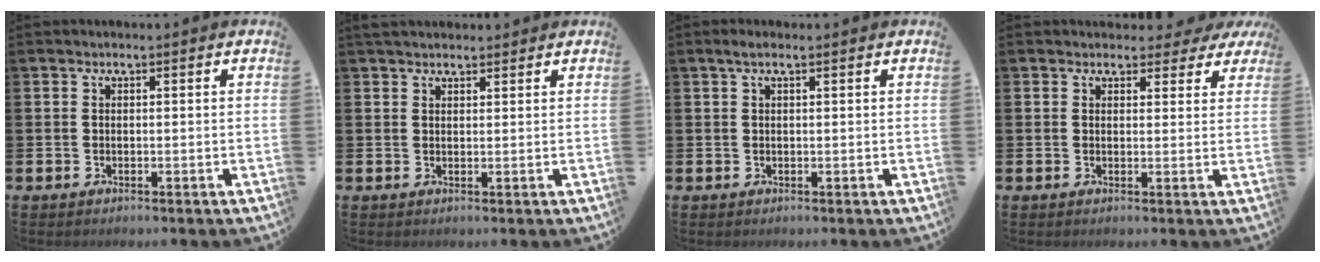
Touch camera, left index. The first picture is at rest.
{"total": 2.2, "force": [2.0, 0.7, 0.4], "torque": [-0.001, -0.002, 0.035]}
{"total": 1.3, "force": [0.7, 0.1, 1.1], "torque": [-0.015, 0.000, 0.012]}
{"total": 2.5, "force": [2.1, 1.4, 0.3], "torque": [0.008, -0.008, 0.032]}